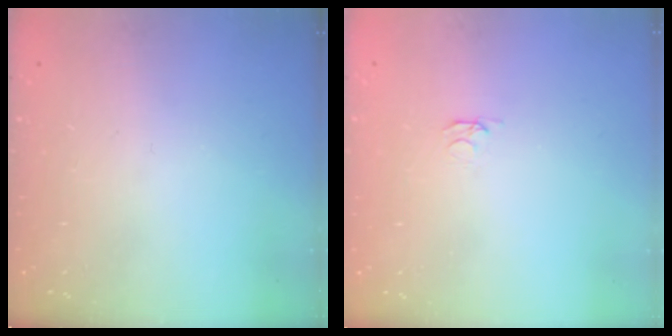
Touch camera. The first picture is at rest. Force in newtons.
{"total": 2.1, "press": 2.0, "slide": 0.3}